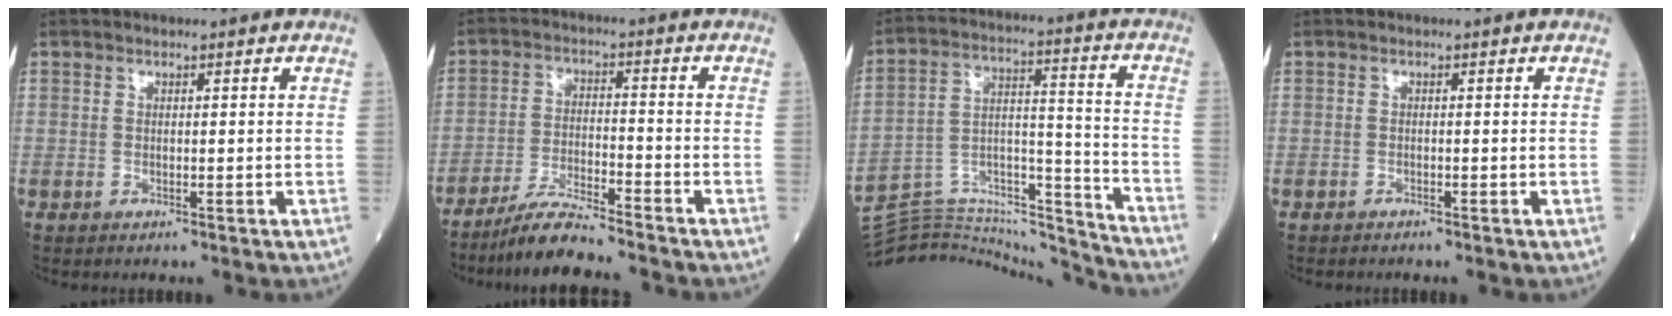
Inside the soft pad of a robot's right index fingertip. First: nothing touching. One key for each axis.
{"total": 7.3, "fx": -6.7, "fy": 0.0, "fz": 3.0, "tx": -0.058, "ty": -0.018, "tz": -0.125}
{"total": 21.2, "fx": -20.9, "fy": 2.2, "fz": 3.1, "tx": -0.067, "ty": 0.047, "tz": -0.322}
{"total": 0.6, "fx": -0.5, "fy": 0.3, "fz": 0.1, "tx": -0.011, "ty": 0.000, "tz": -0.012}